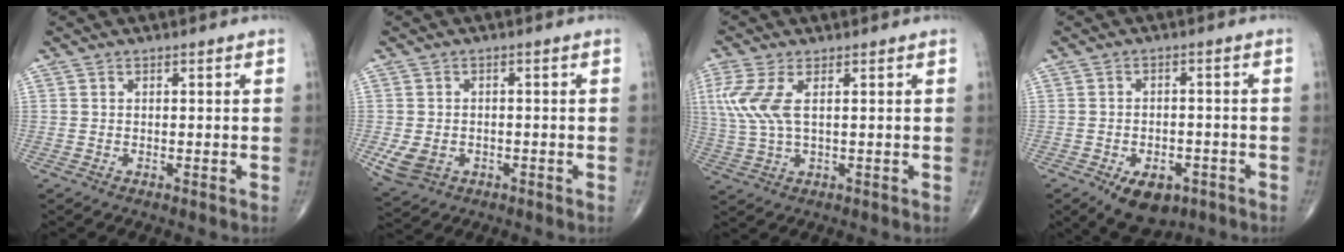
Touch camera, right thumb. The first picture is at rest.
{"total": 5.5, "force": [-1.6, 4.2, 3.1], "torque": [-0.060, 0.002, -0.017]}
{"total": 7.8, "force": [2.1, 3.2, 6.8], "torque": [-0.182, 0.001, 0.047]}
{"total": 8.8, "force": [-4.7, 5.3, 5.2], "torque": [-0.059, 0.015, -0.061]}